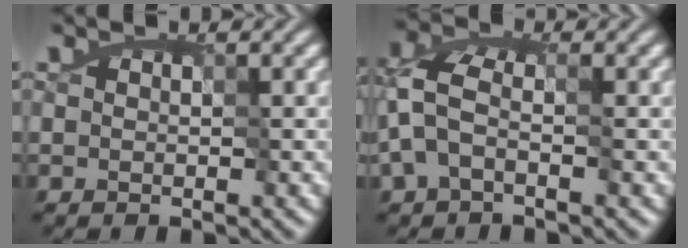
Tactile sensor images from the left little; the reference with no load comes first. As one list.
[{"total": 4.0, "force": [-2.3, 2.0, 2.7], "torque": [-0.076, 0.007, -0.046]}]